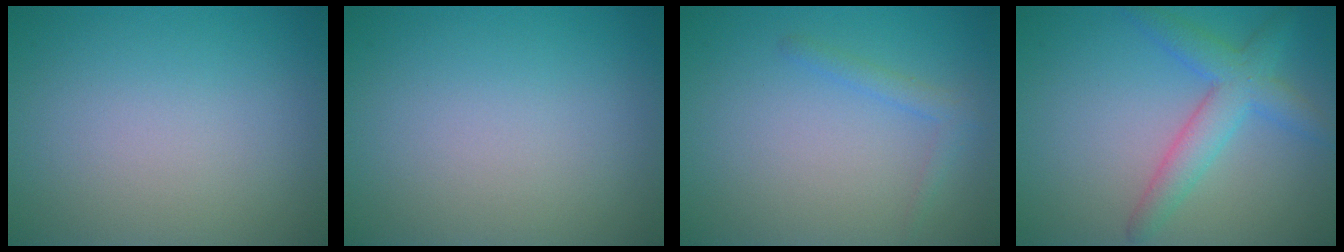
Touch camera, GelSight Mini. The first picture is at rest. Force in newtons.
{"total": 0.0}
{"total": 1.4, "press": 1.4, "slide": 0.1}
{"total": 2.9, "press": 2.9, "slide": 0.2}